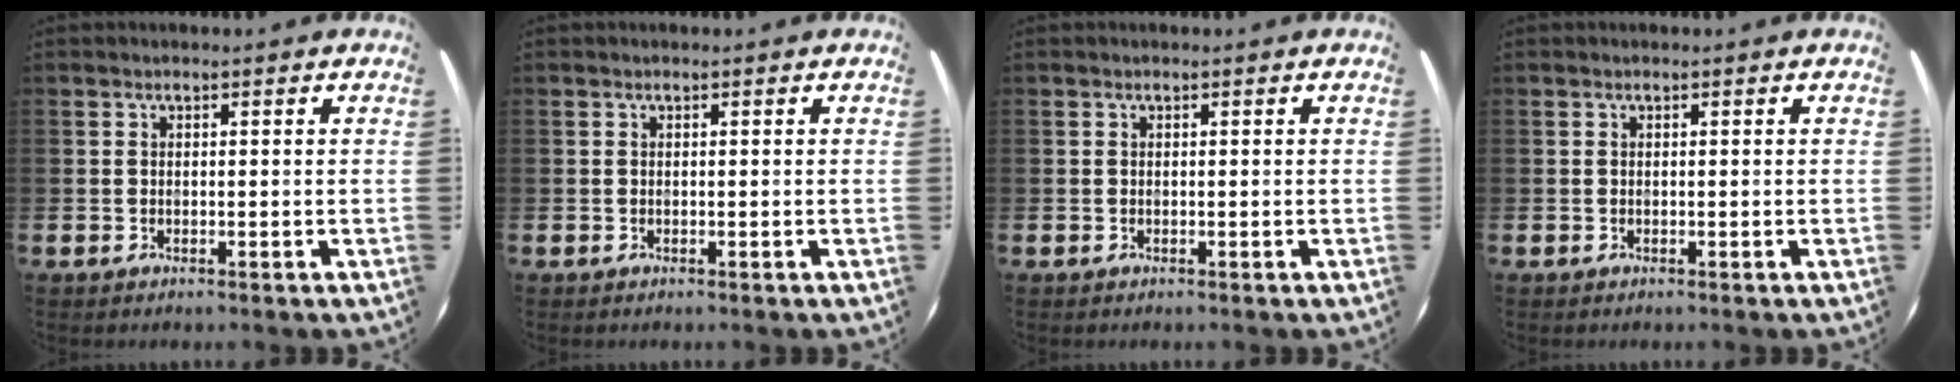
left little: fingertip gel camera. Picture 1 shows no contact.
{"total": 0.0}
{"total": 0.0}
{"total": 0.0}